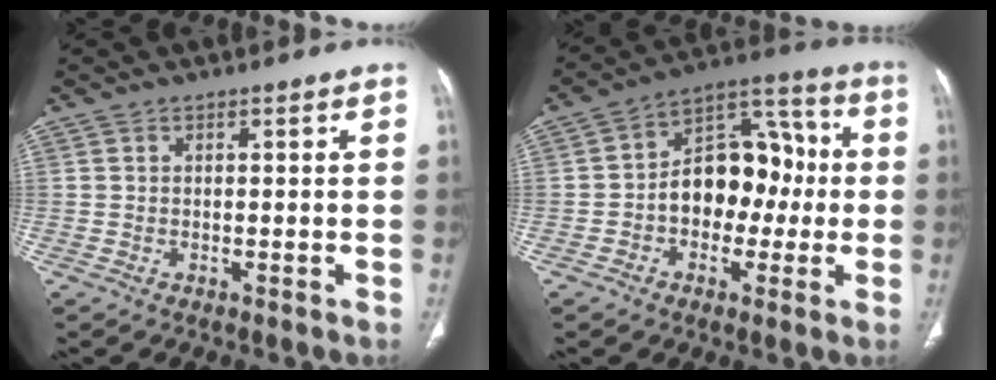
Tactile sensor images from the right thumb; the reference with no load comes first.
{"total": 14.7, "force": [-1.2, 10.2, 10.5], "torque": [-0.116, 0.049, -0.024]}